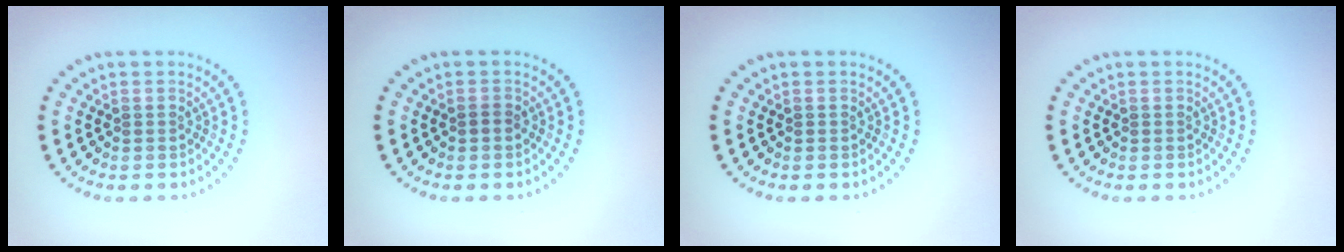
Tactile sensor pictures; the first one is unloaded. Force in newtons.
{"total": 0.7, "press": 0.7, "slide": 0.2}
{"total": 0.0}
{"total": 0.0}